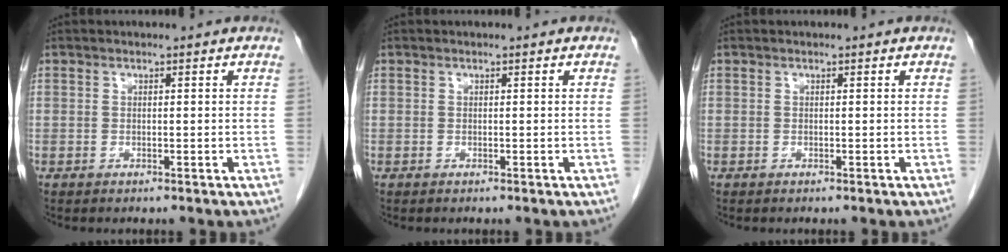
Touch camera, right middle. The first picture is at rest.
{"total": 0.0}
{"total": 0.0}